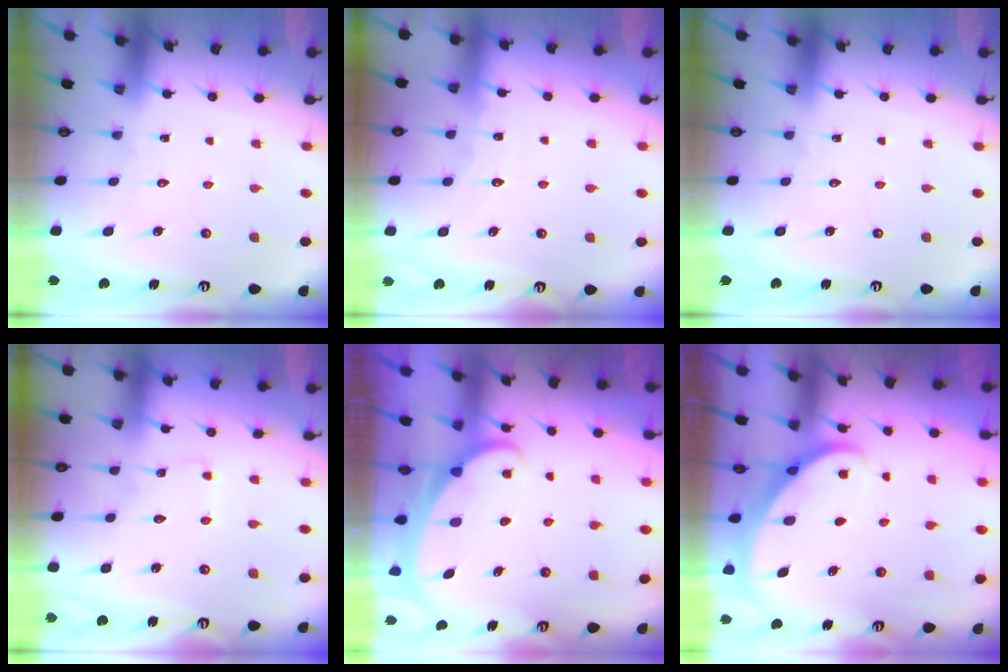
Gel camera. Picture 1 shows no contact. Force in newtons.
{"total": 4.4, "press": 4.3, "slide": 0.5}
{"total": 0.0}
{"total": 1.8, "press": 1.8, "slide": 0.1}
{"total": 1.9, "press": 1.9, "slide": 0.1}
{"total": 2.8, "press": 2.8, "slide": 0.2}